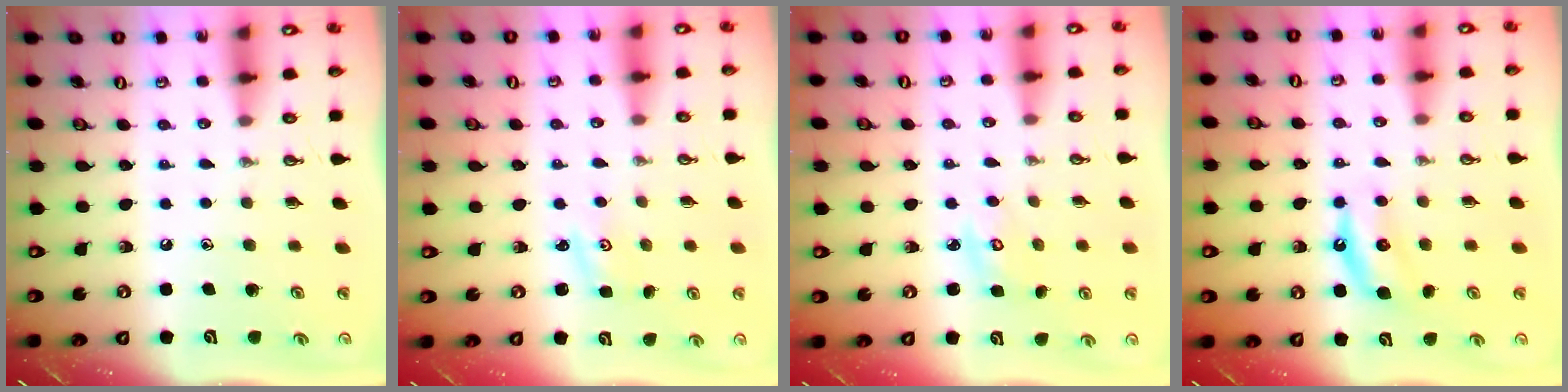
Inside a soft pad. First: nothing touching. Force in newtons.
{"total": 1.2, "press": 1.2, "slide": 0.2}
{"total": 3.0, "press": 3.0, "slide": 0.1}
{"total": 6.1, "press": 6.1, "slide": 0.8}